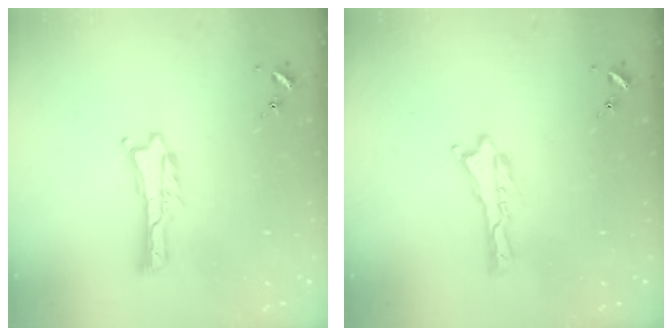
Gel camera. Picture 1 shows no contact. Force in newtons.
{"total": 0.0}